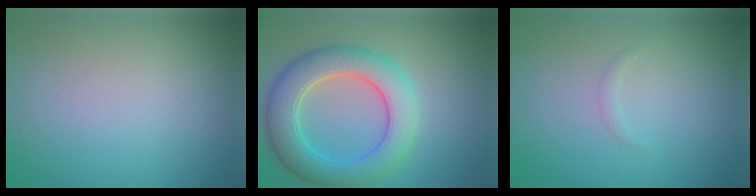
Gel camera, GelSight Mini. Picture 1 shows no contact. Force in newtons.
{"total": 7.0, "press": 7.0, "slide": 0.3}
{"total": 0.5, "press": 0.5, "slide": 0.0}